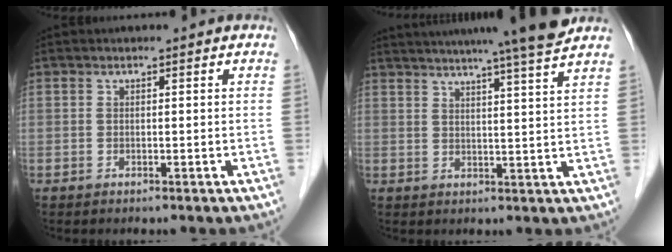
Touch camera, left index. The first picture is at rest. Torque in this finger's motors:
{"motor_torque": [0.08, -0.41, 0.60, 0.14]}